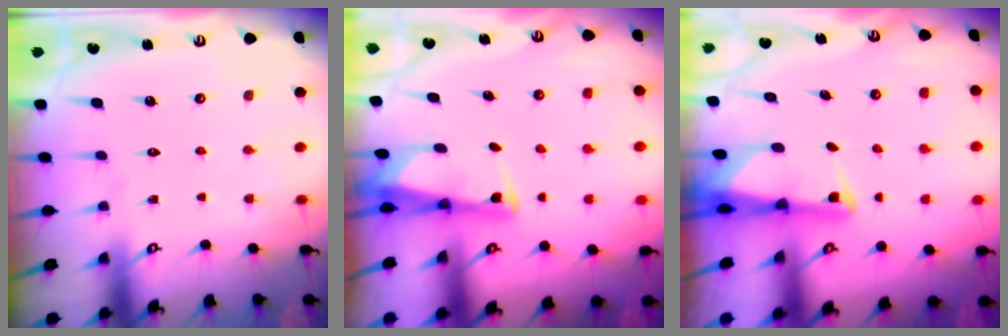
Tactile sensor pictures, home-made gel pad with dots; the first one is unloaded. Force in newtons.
{"total": 2.5, "press": 2.5, "slide": 0.5}
{"total": 2.7, "press": 2.7, "slide": 0.5}